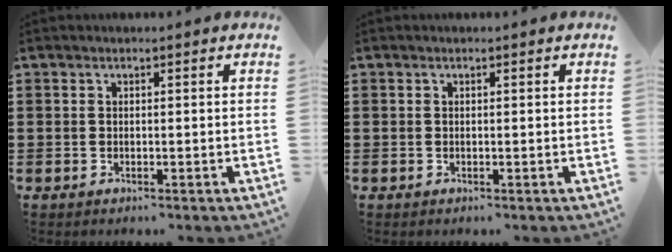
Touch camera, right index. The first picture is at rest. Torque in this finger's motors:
{"motor_torque": [-0.48, 0.37, 0.00, -0.01]}